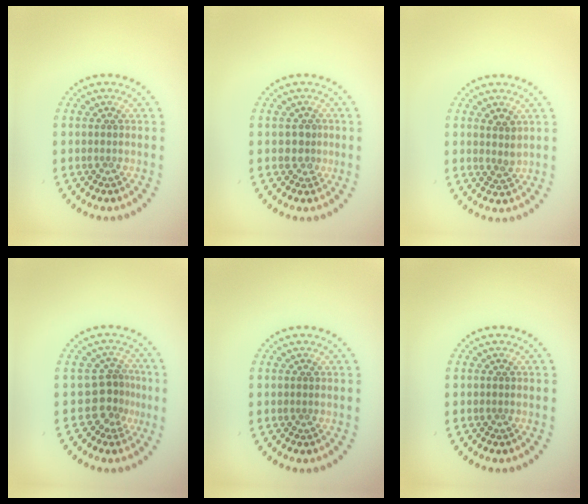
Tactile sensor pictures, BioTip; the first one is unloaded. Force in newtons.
{"total": 1.7, "press": 1.4, "slide": 1.0}
{"total": 1.5, "press": 1.3, "slide": 0.8}
{"total": 2.8, "press": 1.8, "slide": 2.1}
{"total": 0.0}
{"total": 0.0}